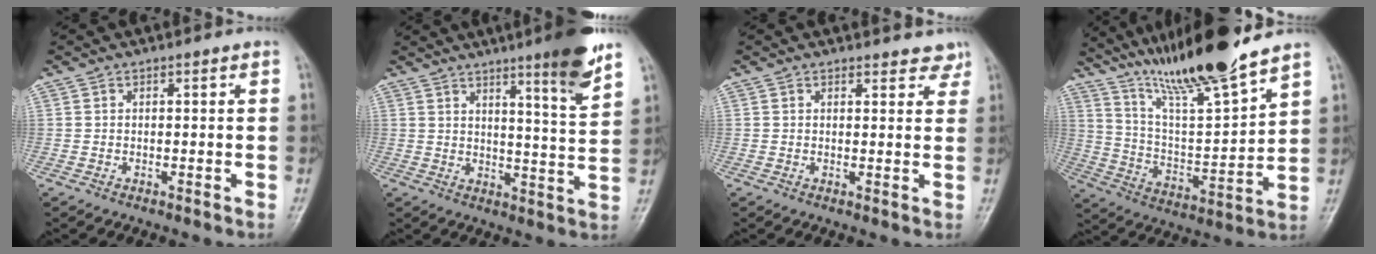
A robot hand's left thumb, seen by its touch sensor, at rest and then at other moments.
{"total": 10.7, "force": [7.0, 0.5, 8.1], "torque": [-0.105, -0.047, 0.100]}
{"total": 4.0, "force": [3.6, 1.6, 0.5], "torque": [0.024, -0.019, 0.027]}
{"total": 18.4, "force": [14.9, 1.4, 10.7], "torque": [-0.162, -0.077, 0.272]}